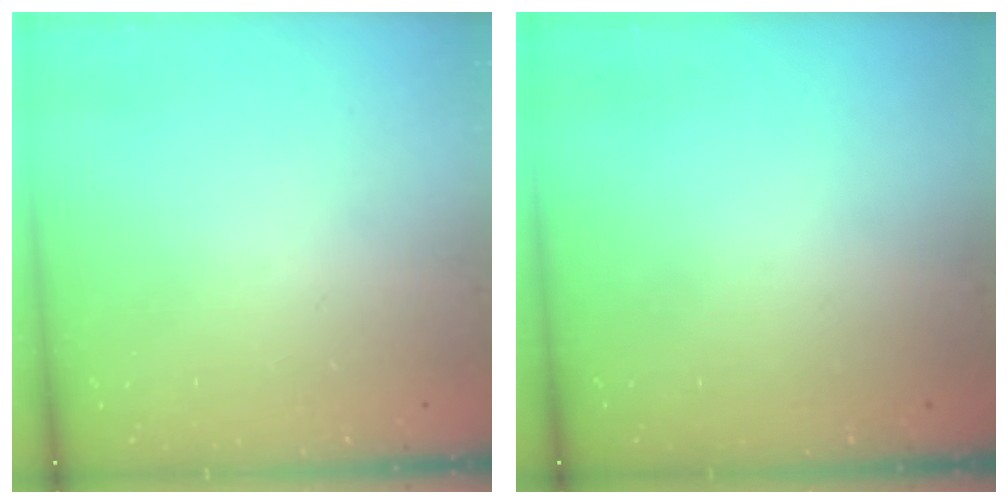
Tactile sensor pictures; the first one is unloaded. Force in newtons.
{"total": 0.0}